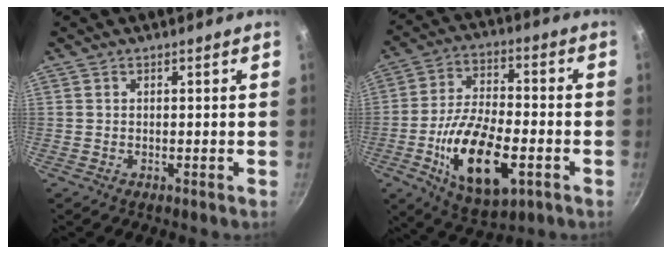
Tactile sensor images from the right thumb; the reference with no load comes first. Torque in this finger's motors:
{"motor_torque": [-0.21, 1.15, 0.86, -0.90, 0.20]}